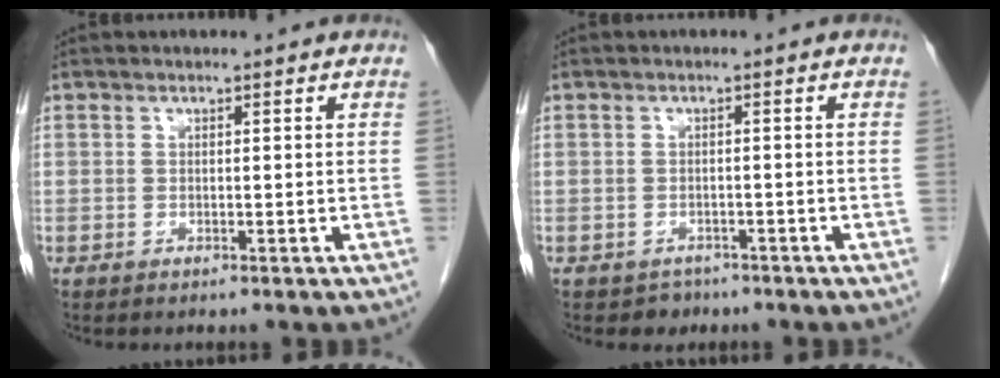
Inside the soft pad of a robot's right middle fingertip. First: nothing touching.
{"total": 1.9, "force": [-1.4, 1.3, -0.1], "torque": [-0.011, 0.003, -0.019]}